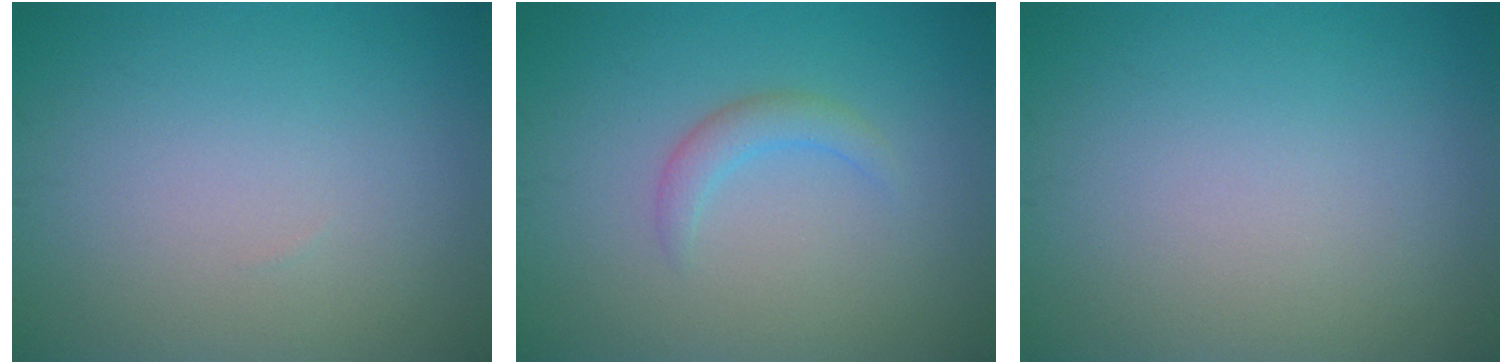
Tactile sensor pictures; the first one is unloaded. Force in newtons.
{"total": 1.7, "press": 1.7, "slide": 0.3}
{"total": 0.0}